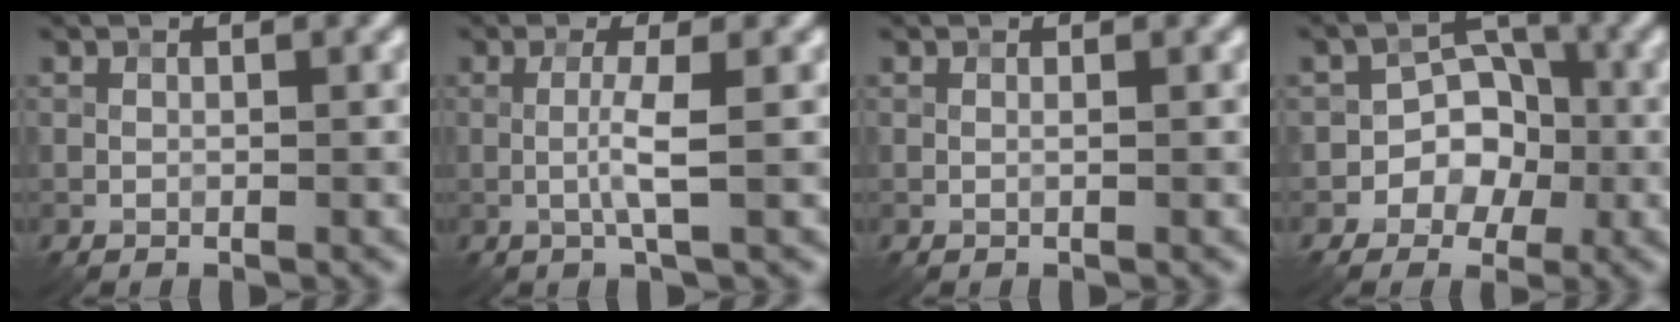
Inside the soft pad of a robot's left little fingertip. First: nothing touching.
{"total": 2.4, "force": [-0.2, 0.0, 2.4], "torque": [-0.051, -0.001, -0.007]}
{"total": 0.0}
{"total": 4.4, "force": [-1.4, 3.6, 2.0], "torque": [0.006, 0.010, -0.037]}